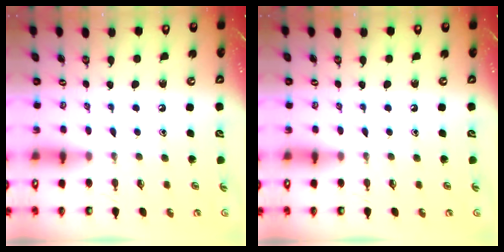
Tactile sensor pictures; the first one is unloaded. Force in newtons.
{"total": 0.0}